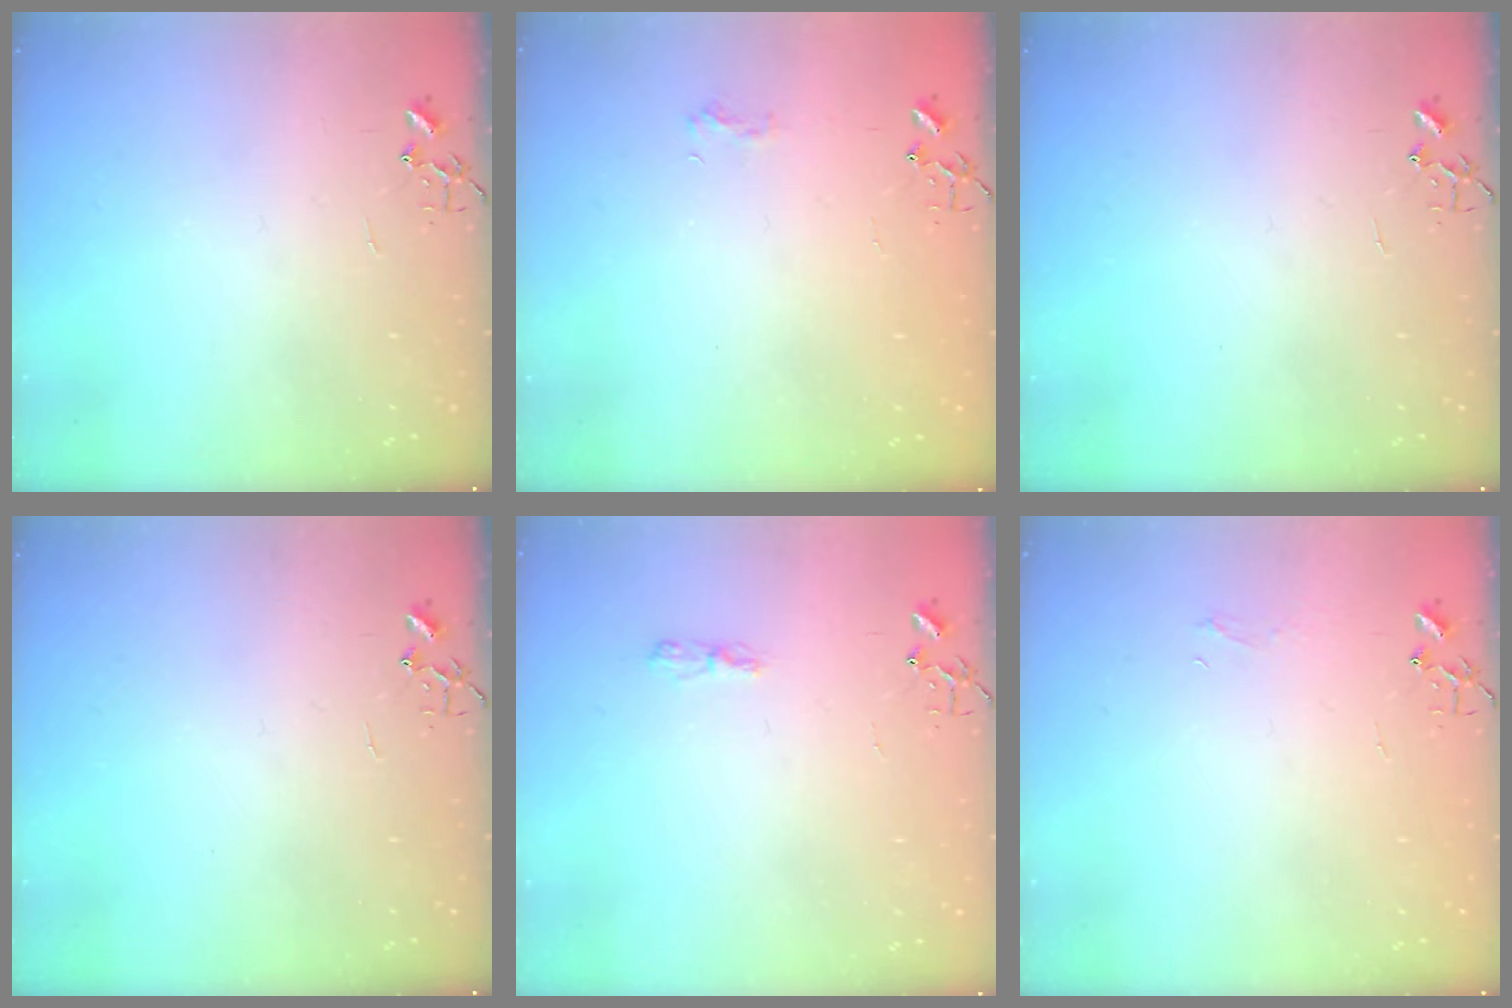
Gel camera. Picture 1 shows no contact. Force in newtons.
{"total": 5.8, "press": 5.8, "slide": 0.7}
{"total": 0.0}
{"total": 0.0}
{"total": 3.4, "press": 3.4, "slide": 0.6}
{"total": 3.9, "press": 3.9, "slide": 0.5}